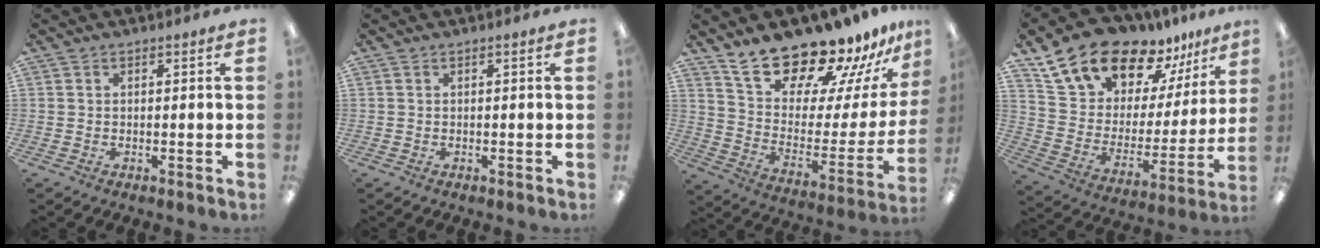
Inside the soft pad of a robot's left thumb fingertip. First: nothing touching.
{"total": 0.0}
{"total": 19.3, "force": [17.1, 5.1, 7.4], "torque": [-0.120, -0.146, 0.290]}
{"total": 19.5, "force": [15.8, 9.2, 6.7], "torque": [-0.129, -0.113, 0.284]}